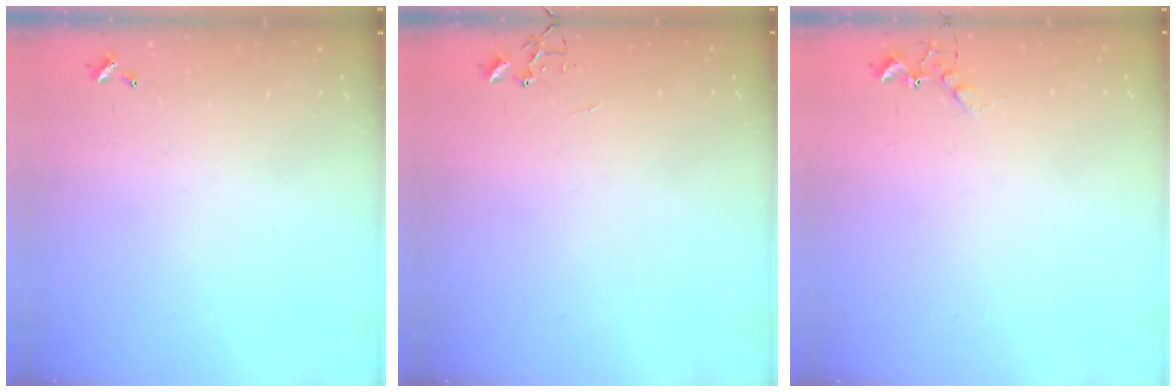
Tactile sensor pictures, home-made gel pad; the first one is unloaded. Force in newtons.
{"total": 0.0}
{"total": 5.2, "press": 5.1, "slide": 0.9}